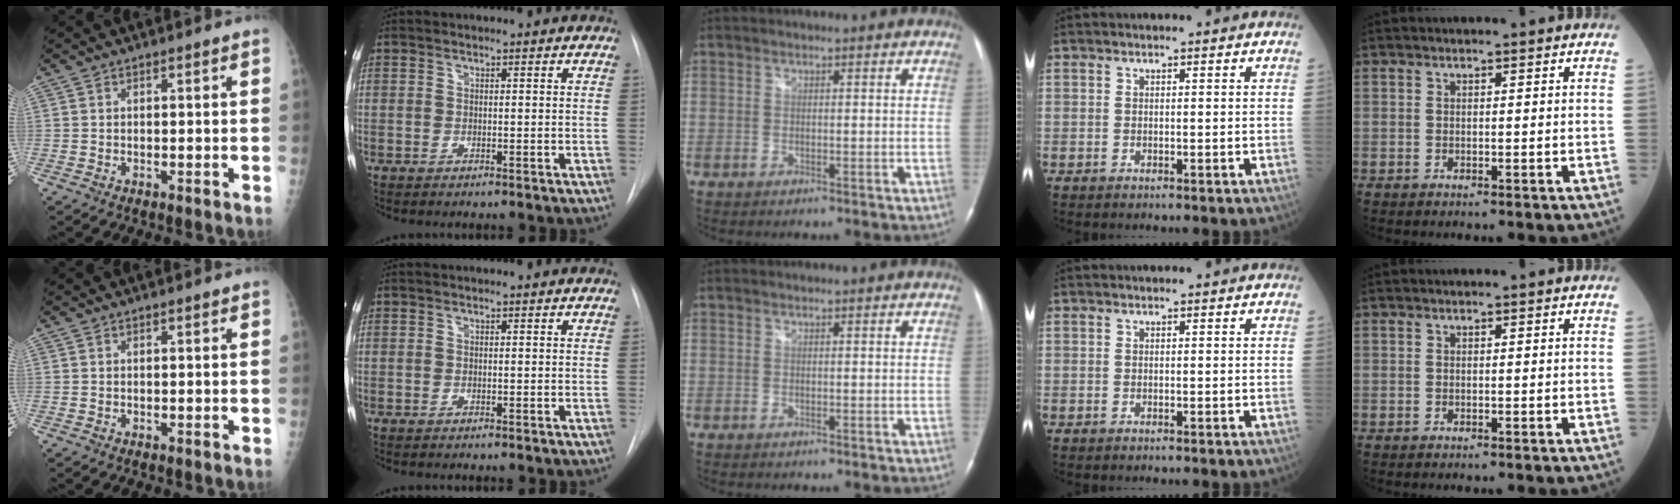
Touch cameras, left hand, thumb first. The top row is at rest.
{}